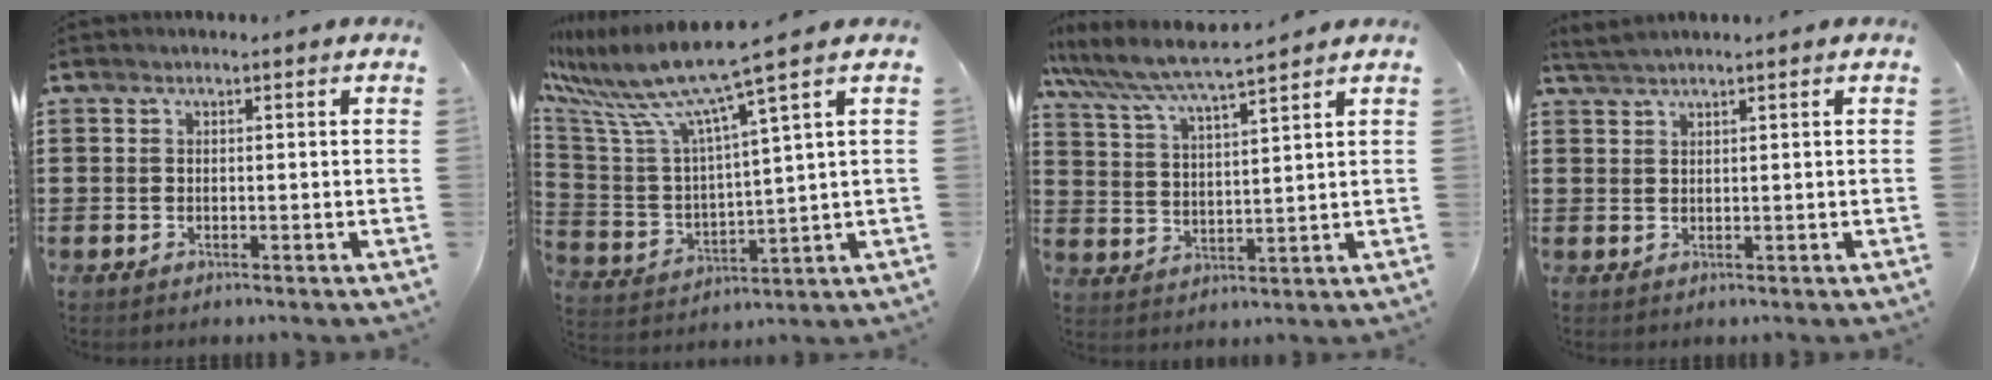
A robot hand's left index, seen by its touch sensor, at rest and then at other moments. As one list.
[{"total": 10.2, "force": [7.7, -0.1, 6.8], "torque": [-0.172, -0.055, 0.121]}, {"total": 5.4, "force": [4.9, -0.2, 2.2], "torque": [-0.066, -0.035, 0.079]}, {"total": 1.7, "force": [1.5, -0.2, 0.7], "torque": [-0.016, 0.000, 0.030]}]